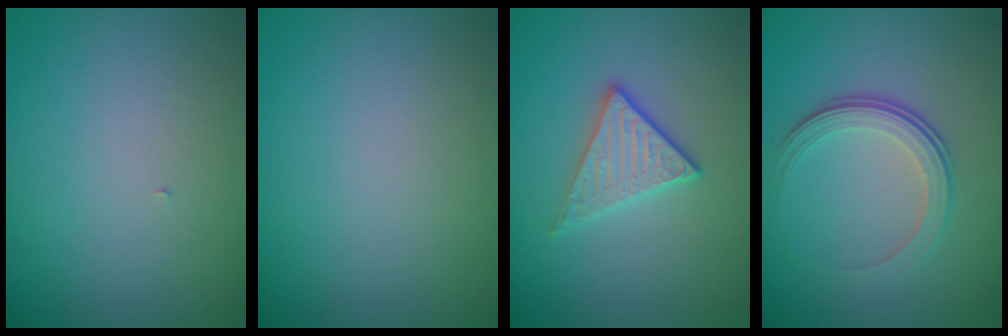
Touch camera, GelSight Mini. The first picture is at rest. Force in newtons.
{"total": 0.0}
{"total": 2.7, "press": 2.4, "slide": 1.2}
{"total": 3.7, "press": 2.5, "slide": 2.8}